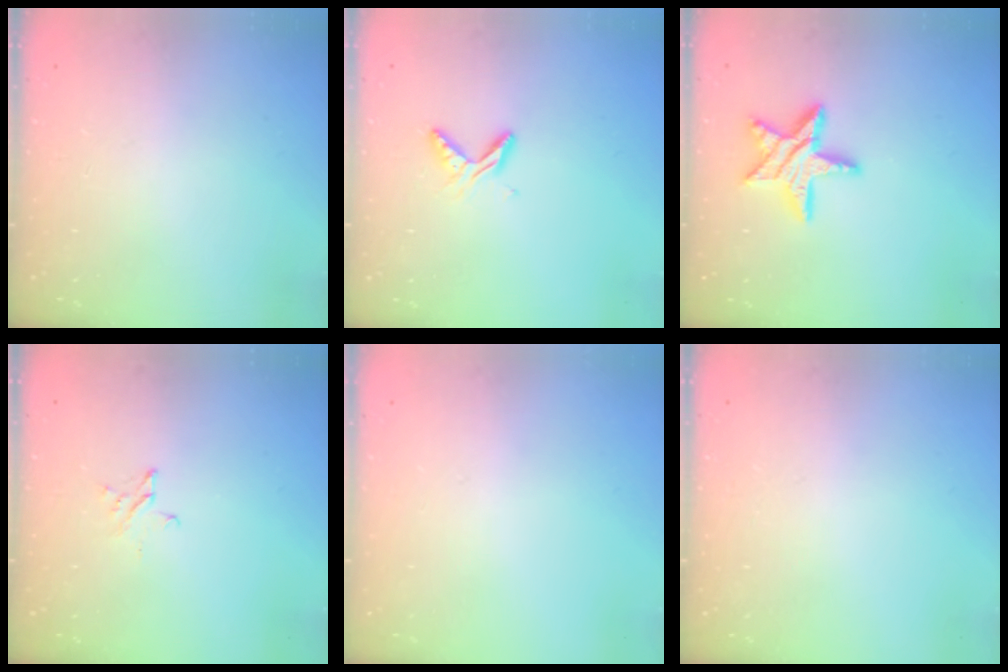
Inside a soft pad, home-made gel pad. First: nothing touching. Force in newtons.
{"total": 6.1, "press": 6.1, "slide": 0.7}
{"total": 12.5, "press": 12.5, "slide": 1.0}
{"total": 2.1, "press": 2.1, "slide": 0.2}
{"total": 0.0}
{"total": 0.0}